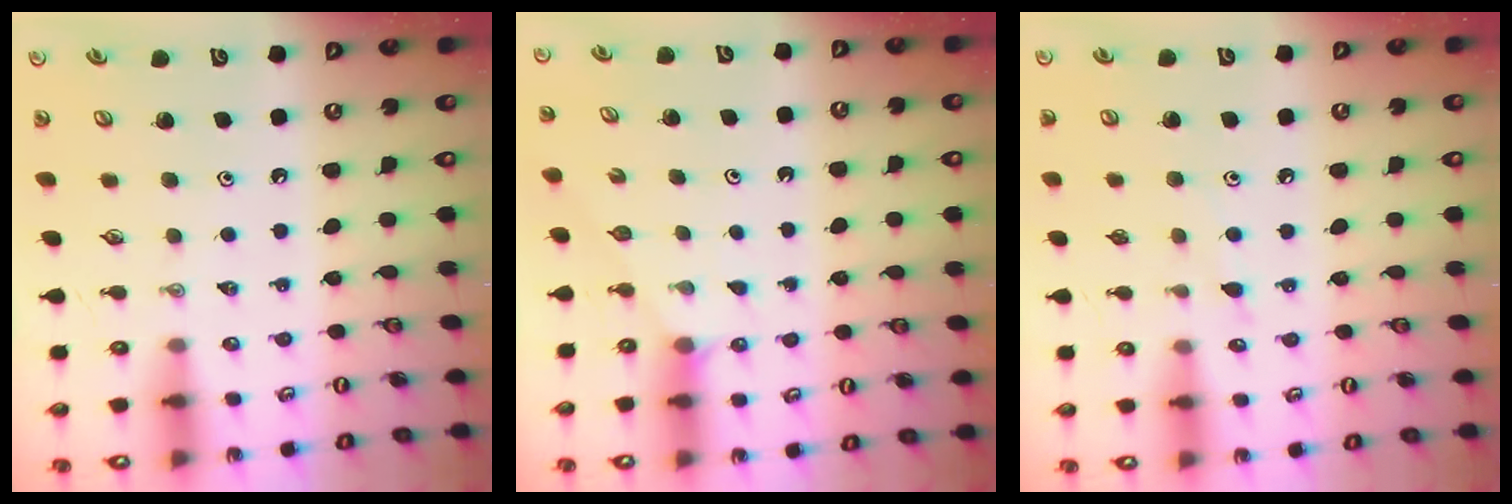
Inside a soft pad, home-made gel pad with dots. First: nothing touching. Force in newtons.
{"total": 2.5, "press": 2.4, "slide": 0.4}
{"total": 4.9, "press": 4.8, "slide": 0.5}